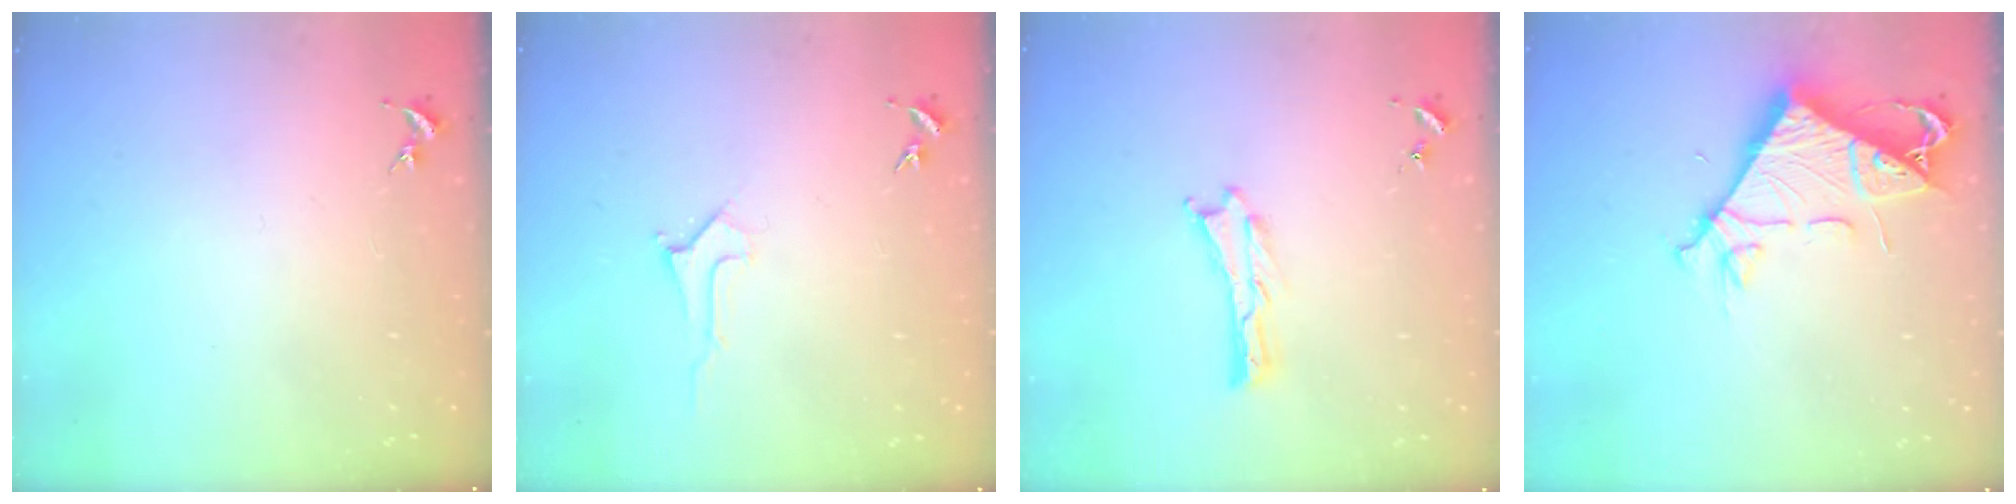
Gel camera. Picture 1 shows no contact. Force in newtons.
{"total": 1.9, "press": 1.9, "slide": 0.2}
{"total": 0.0}
{"total": 8.3, "press": 8.3, "slide": 0.7}